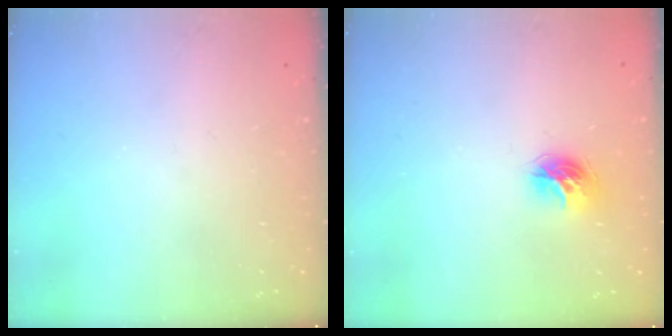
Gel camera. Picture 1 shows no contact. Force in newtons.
{"total": 9.5, "press": 9.5, "slide": 0.4}